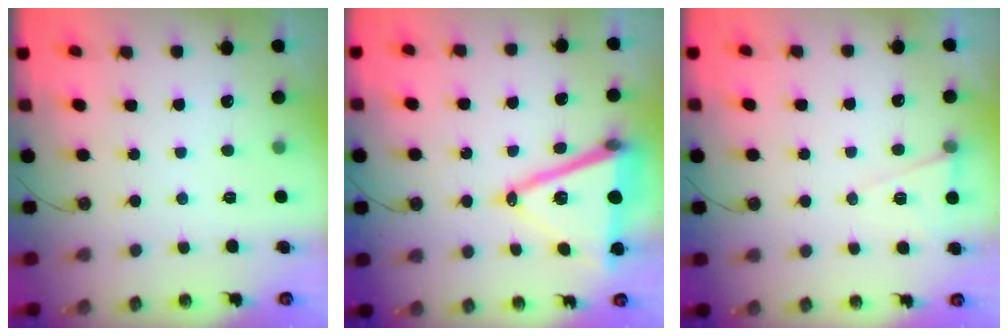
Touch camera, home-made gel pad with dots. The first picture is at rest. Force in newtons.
{"total": 16.6, "press": 16.2, "slide": 3.7}
{"total": 6.9, "press": 5.2, "slide": 4.6}